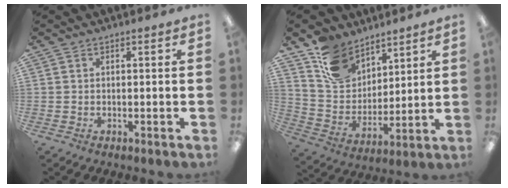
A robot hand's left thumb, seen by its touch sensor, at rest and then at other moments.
{"total": 13.2, "force": [9.6, 8.3, 3.7], "torque": [-0.087, -0.053, 0.190]}